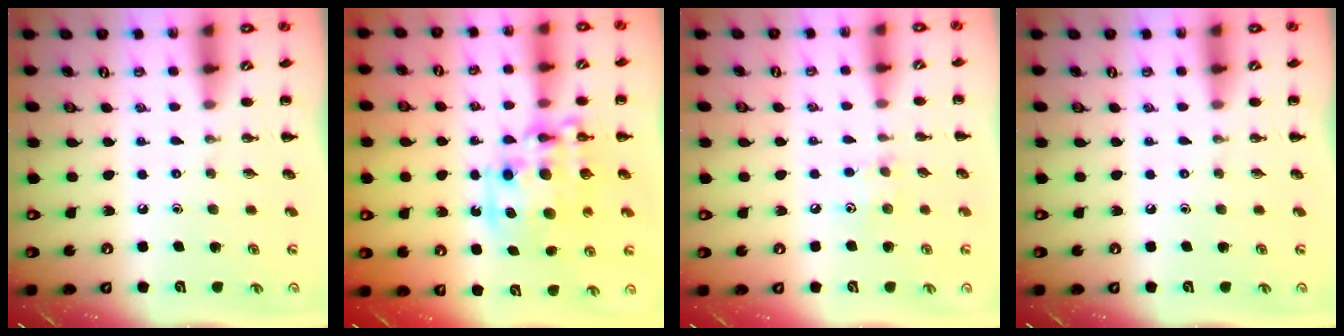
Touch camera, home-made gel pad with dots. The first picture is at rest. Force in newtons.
{"total": 13.5, "press": 13.1, "slide": 3.3}
{"total": 6.4, "press": 6.2, "slide": 1.6}
{"total": 0.0}